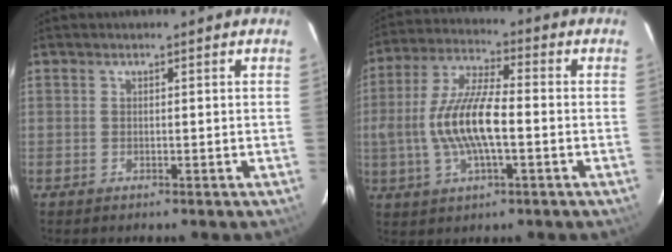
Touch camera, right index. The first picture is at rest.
{"total": 13.1, "force": [-2.0, 4.1, 12.3], "torque": [-0.251, 0.003, -0.038]}